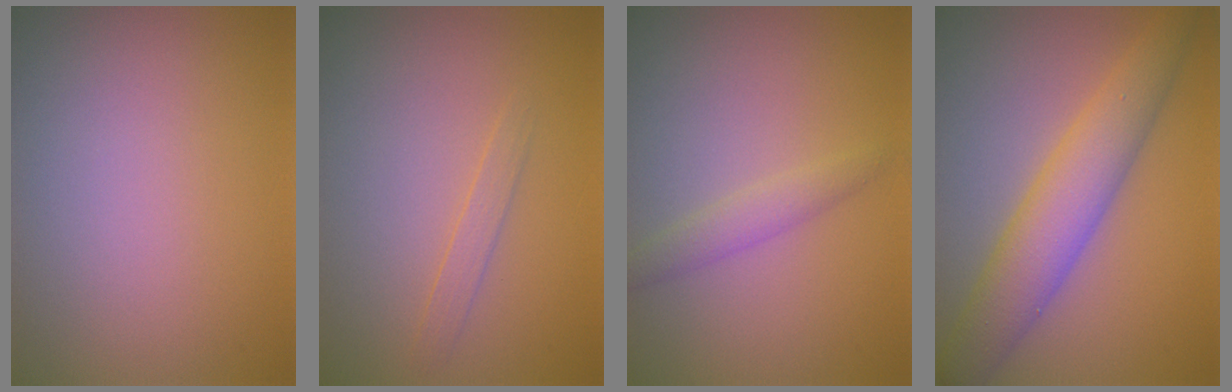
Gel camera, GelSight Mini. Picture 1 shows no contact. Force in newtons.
{"total": 1.1, "press": 1.1, "slide": 0.0}
{"total": 1.7, "press": 1.7, "slide": 0.1}
{"total": 5.8, "press": 5.8, "slide": 0.3}